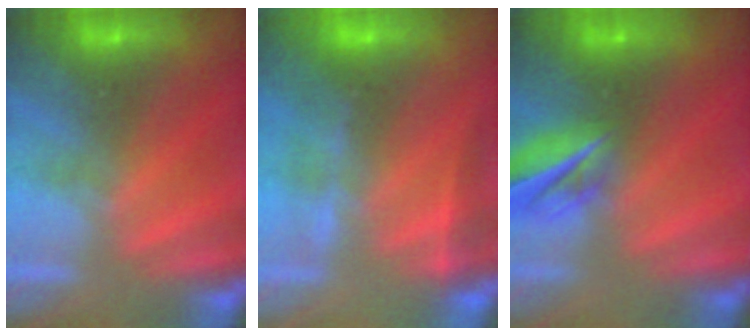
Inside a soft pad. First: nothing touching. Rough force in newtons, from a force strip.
{"total": 2.4}
{"total": 7.0}